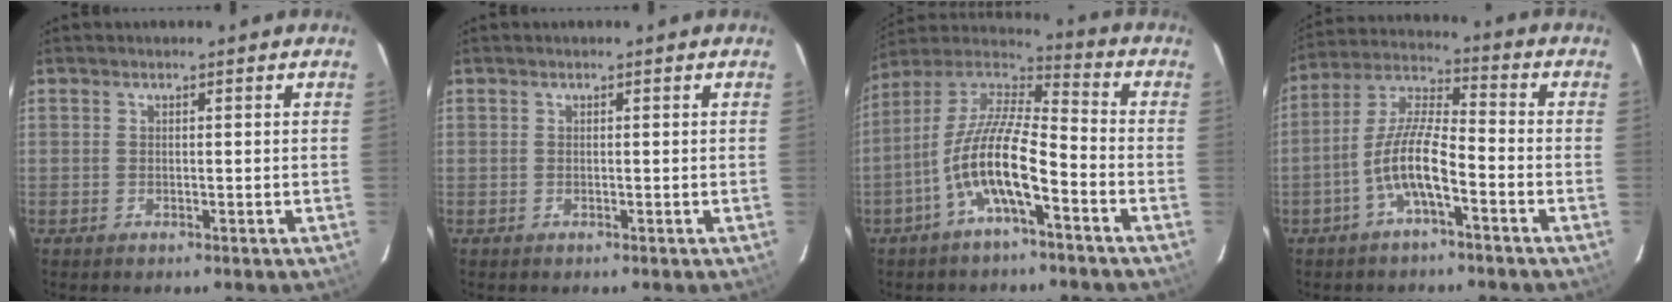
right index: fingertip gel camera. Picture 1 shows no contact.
{"total": 0.0}
{"total": 13.9, "force": [-6.0, 3.5, 12.0], "torque": [-0.236, 0.001, -0.120]}
{"total": 9.5, "force": [-4.3, 2.1, 8.2], "torque": [-0.177, 0.010, -0.086]}